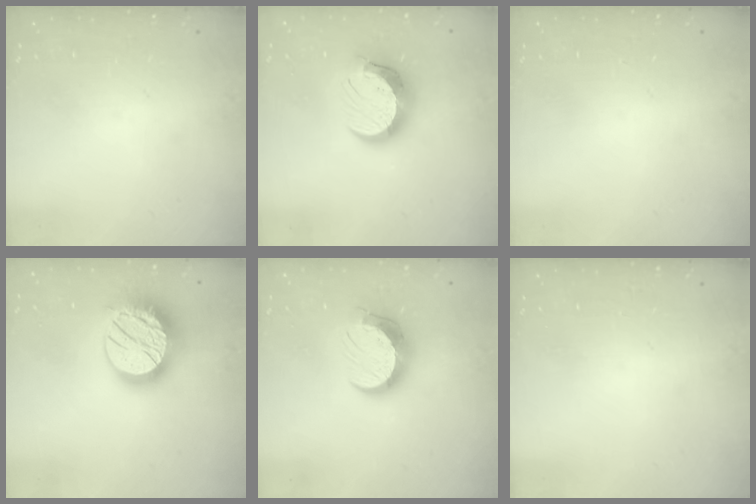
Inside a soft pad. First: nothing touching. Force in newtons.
{"total": 12.7, "press": 12.7, "slide": 0.8}
{"total": 0.0}
{"total": 19.0, "press": 18.9, "slide": 0.9}
{"total": 11.0, "press": 11.0, "slide": 0.8}
{"total": 0.0}